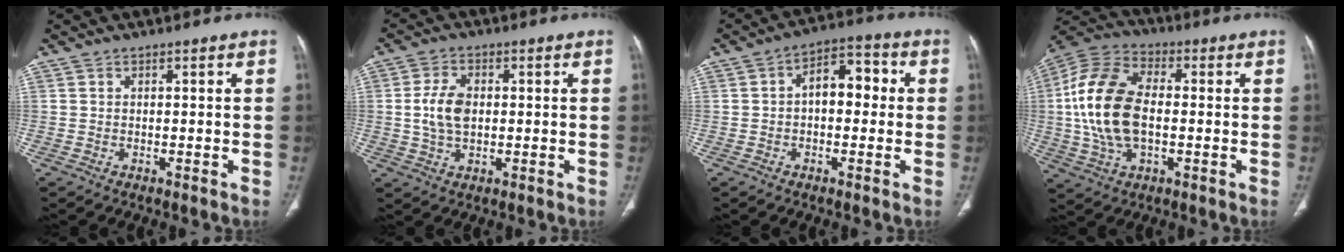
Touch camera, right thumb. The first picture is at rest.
{"total": 6.8, "force": [0.3, 4.3, 5.3], "torque": [-0.104, 0.004, 0.008]}
{"total": 8.2, "force": [0.4, 4.9, 6.5], "torque": [-0.071, 0.032, -0.003]}
{"total": 17.7, "force": [-0.2, 10.2, 14.4], "torque": [-0.298, 0.017, -0.006]}